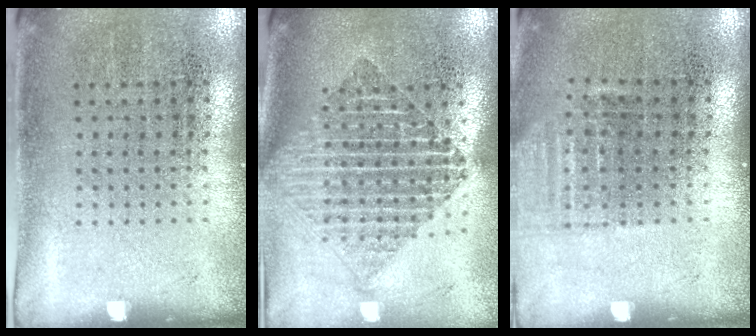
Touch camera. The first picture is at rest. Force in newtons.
{"total": 1.8, "press": 1.5, "slide": 1.0}
{"total": 1.0, "press": 0.9, "slide": 0.4}